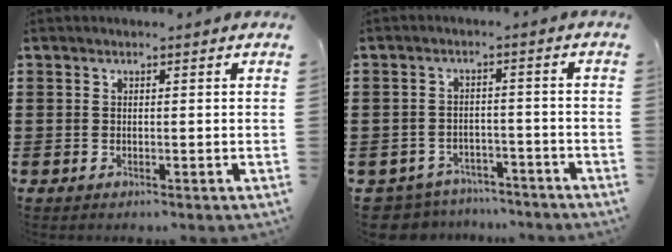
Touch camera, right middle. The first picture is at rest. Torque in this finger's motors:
{"motor_torque": [-0.09, 0.11, 0.02, -0.01]}